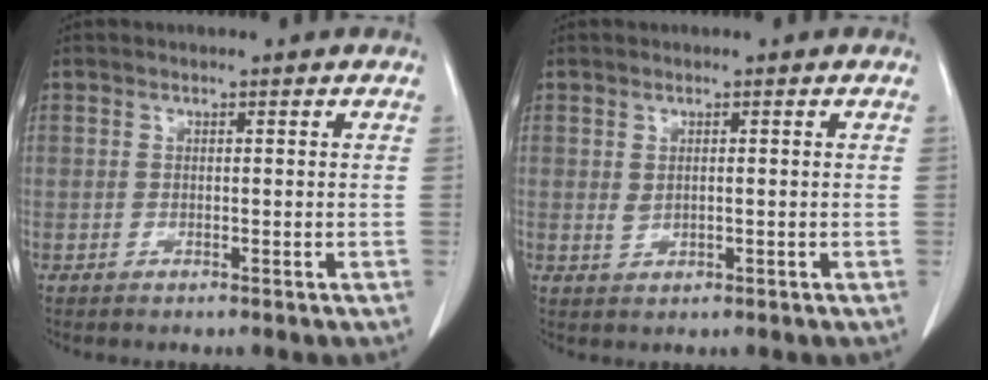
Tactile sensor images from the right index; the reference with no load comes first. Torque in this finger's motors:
{"motor_torque": [0.11, -0.11, 0.05, 0.02]}